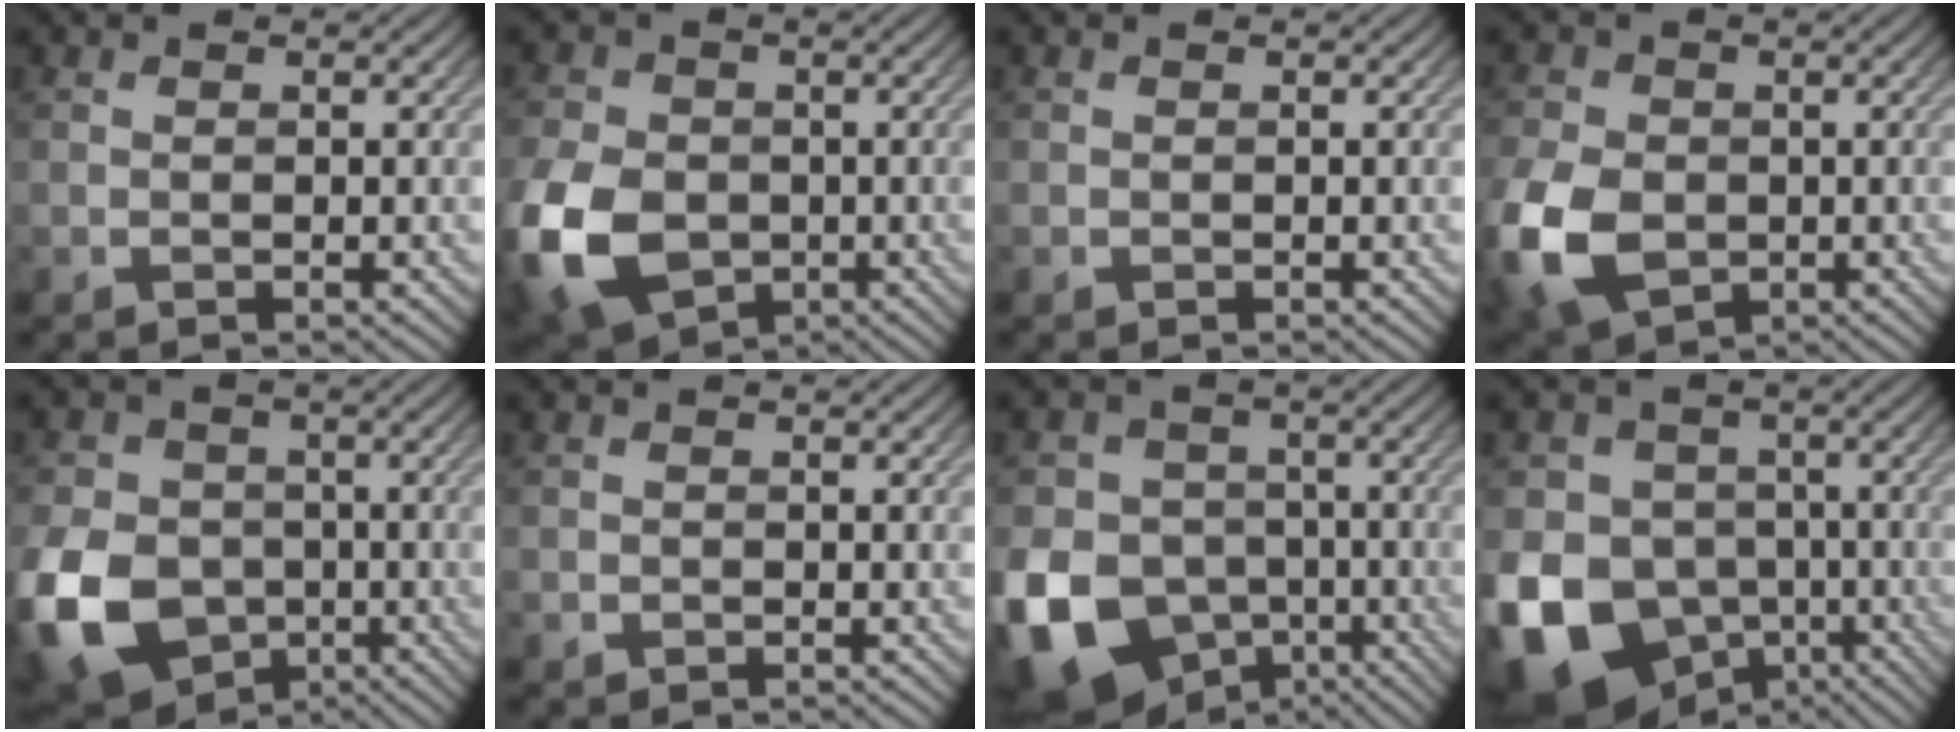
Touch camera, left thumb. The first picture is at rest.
{"total": 13.3, "force": [-3.6, 9.6, 8.4], "torque": [-0.232, -0.030, -0.076]}
{"total": 0.0}
{"total": 10.8, "force": [-2.8, 7.8, 6.9], "torque": [-0.197, -0.023, -0.060]}
{"total": 13.8, "force": [-4.4, 10.6, 7.5], "torque": [-0.209, -0.043, -0.084]}
{"total": 0.5, "force": [-0.2, 0.5, 0.0], "torque": [0.002, -0.006, -0.005]}
{"total": 16.2, "force": [-6.4, 13.0, 7.2], "torque": [-0.210, -0.050, -0.123]}
{"total": 14.4, "force": [-5.2, 11.7, 6.5], "torque": [-0.181, -0.031, -0.103]}